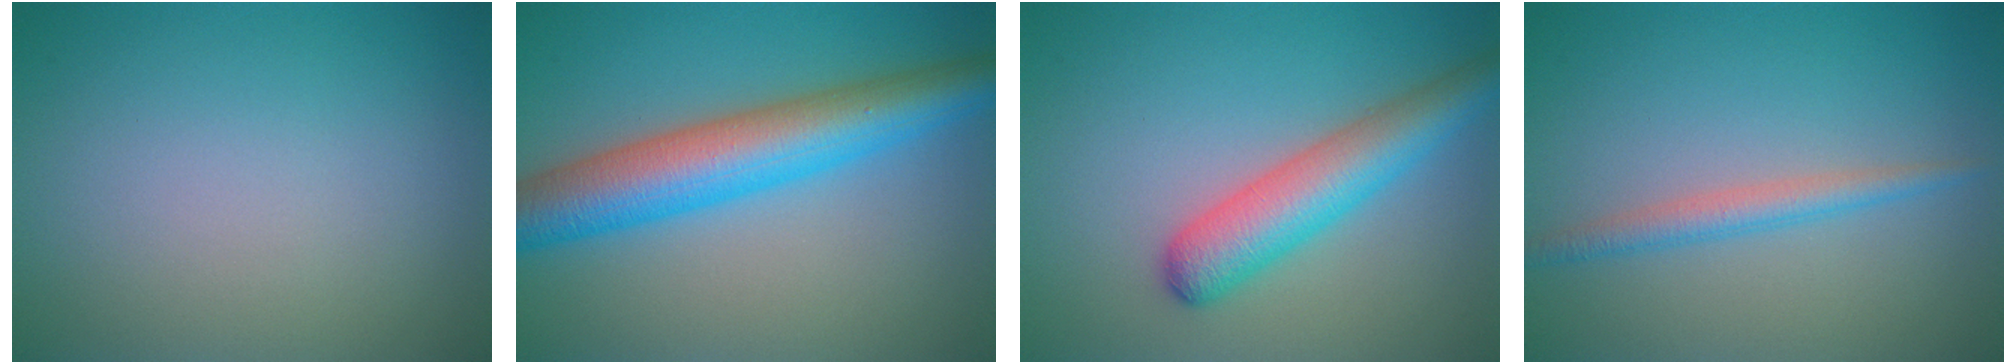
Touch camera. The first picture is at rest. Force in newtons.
{"total": 8.3, "press": 8.3, "slide": 0.2}
{"total": 5.4, "press": 5.4, "slide": 0.2}
{"total": 2.1, "press": 2.1, "slide": 0.0}